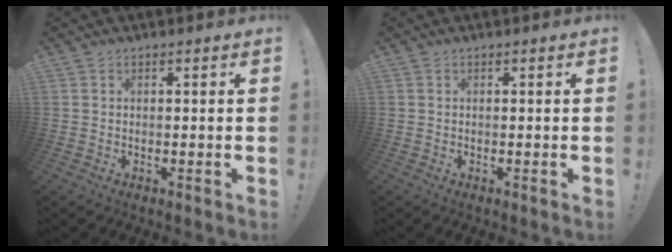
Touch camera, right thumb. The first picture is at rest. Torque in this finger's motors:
{"motor_torque": [-0.02, 0.05, -0.06, 0.00, 0.02]}